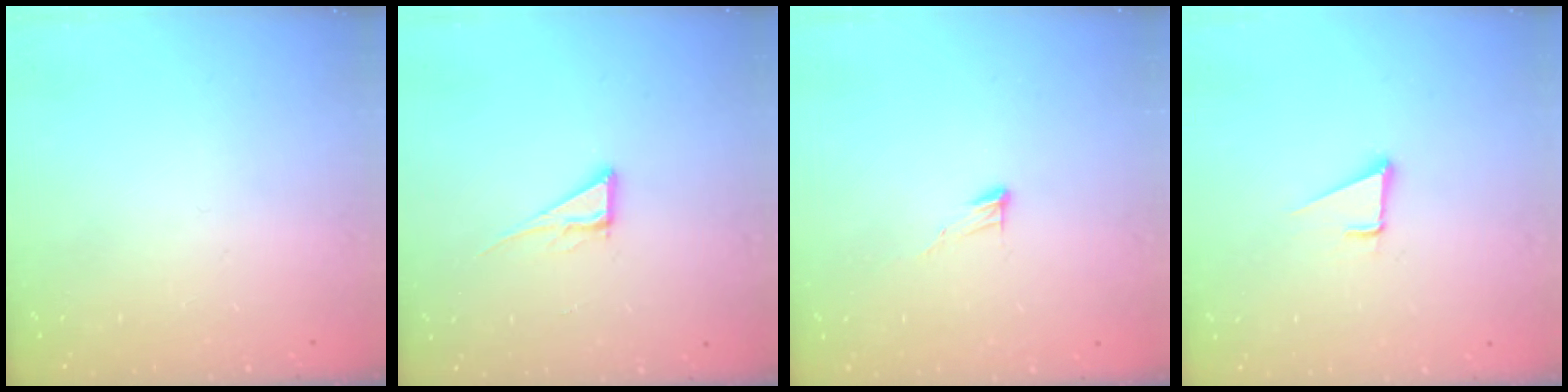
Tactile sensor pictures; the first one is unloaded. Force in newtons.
{"total": 6.8, "press": 6.8, "slide": 0.2}
{"total": 4.0, "press": 4.0, "slide": 0.3}
{"total": 3.7, "press": 2.9, "slide": 2.3}